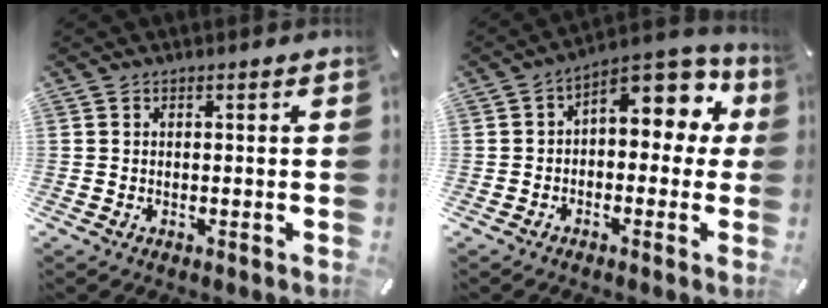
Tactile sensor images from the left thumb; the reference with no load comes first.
{"total": 9.1, "force": [3.9, 5.3, 6.3], "torque": [-0.083, -0.035, 0.067]}